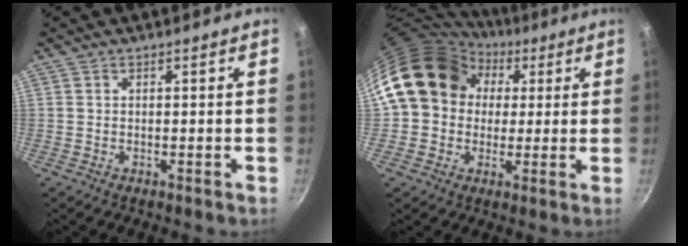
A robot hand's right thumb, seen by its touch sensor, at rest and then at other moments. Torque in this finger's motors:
{"motor_torque": [1.84, 3.17, 1.05, -0.84, 0.44]}